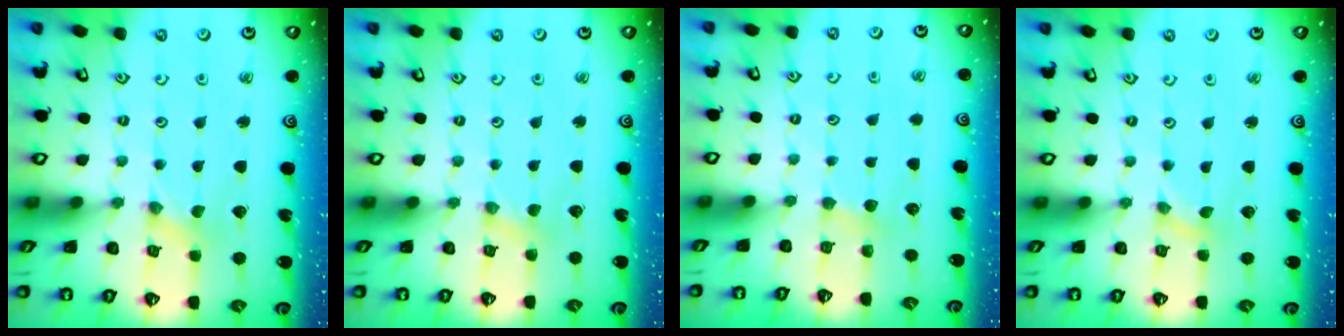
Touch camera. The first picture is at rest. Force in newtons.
{"total": 2.5, "press": 2.5, "slide": 0.4}
{"total": 3.0, "press": 3.0, "slide": 0.4}
{"total": 0.0}